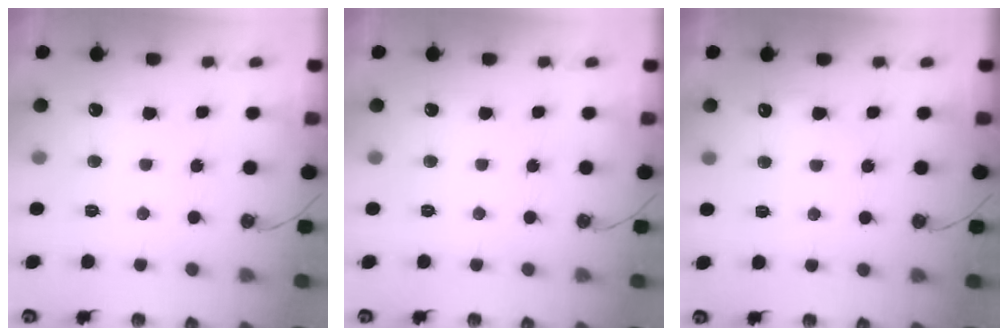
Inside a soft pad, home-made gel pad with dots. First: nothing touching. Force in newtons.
{"total": 0.0}
{"total": 3.9, "press": 3.9, "slide": 0.5}